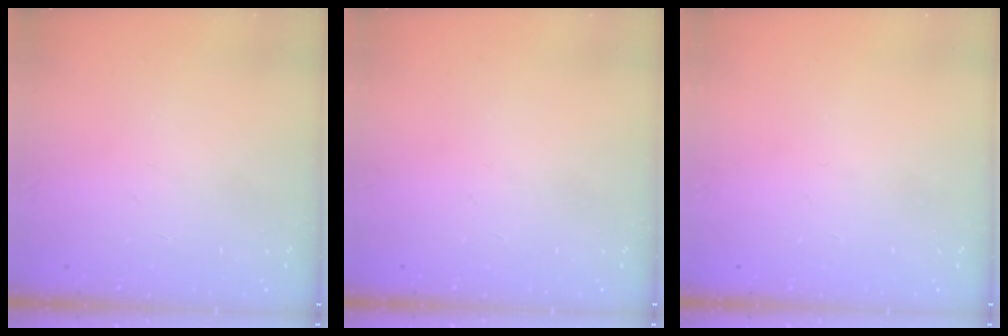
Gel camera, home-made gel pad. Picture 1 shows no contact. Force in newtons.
{"total": 0.0}
{"total": 0.0}